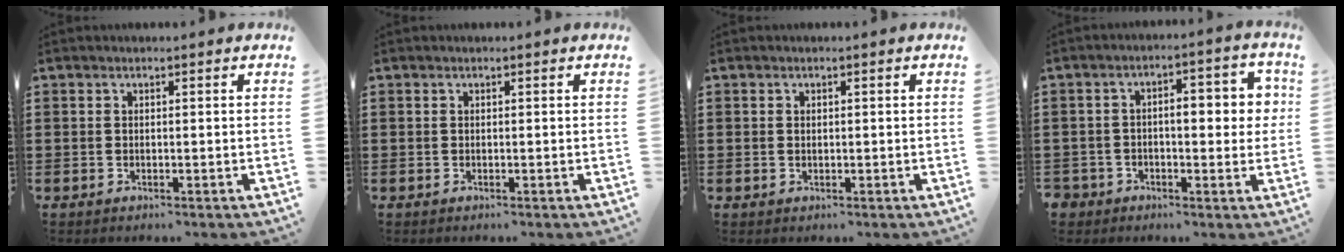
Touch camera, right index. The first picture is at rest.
{"total": 0.0}
{"total": 0.6, "force": [0.3, 0.5, 0.1], "torque": [-0.003, 0.004, 0.005]}
{"total": 6.2, "force": [-0.2, 4.1, 4.7], "torque": [-0.078, 0.009, -0.012]}